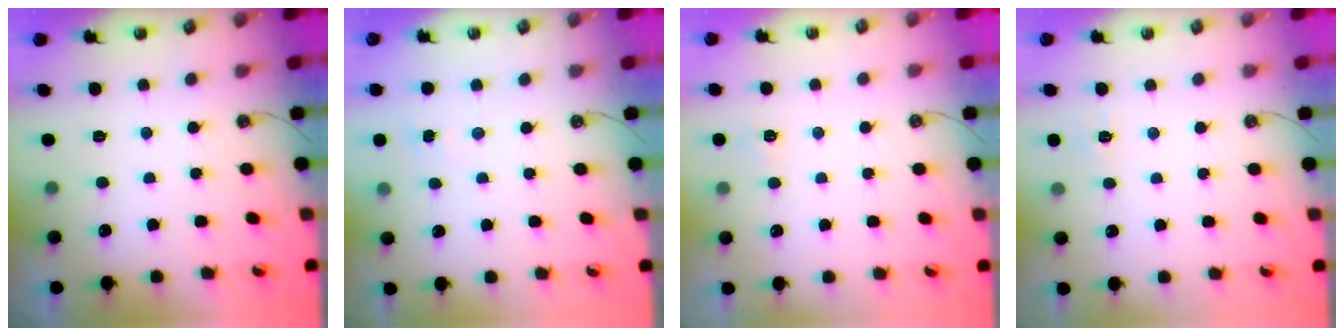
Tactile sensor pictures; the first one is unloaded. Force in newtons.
{"total": 4.0, "press": 4.0, "slide": 0.4}
{"total": 2.8, "press": 2.8, "slide": 0.3}
{"total": 4.0, "press": 4.0, "slide": 0.5}